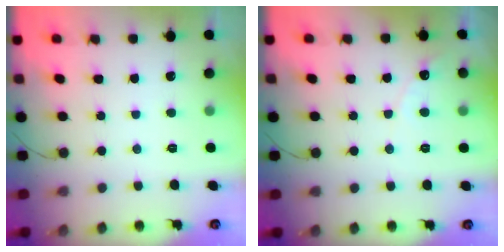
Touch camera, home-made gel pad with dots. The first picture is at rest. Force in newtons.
{"total": 3.6, "press": 3.6, "slide": 0.2}